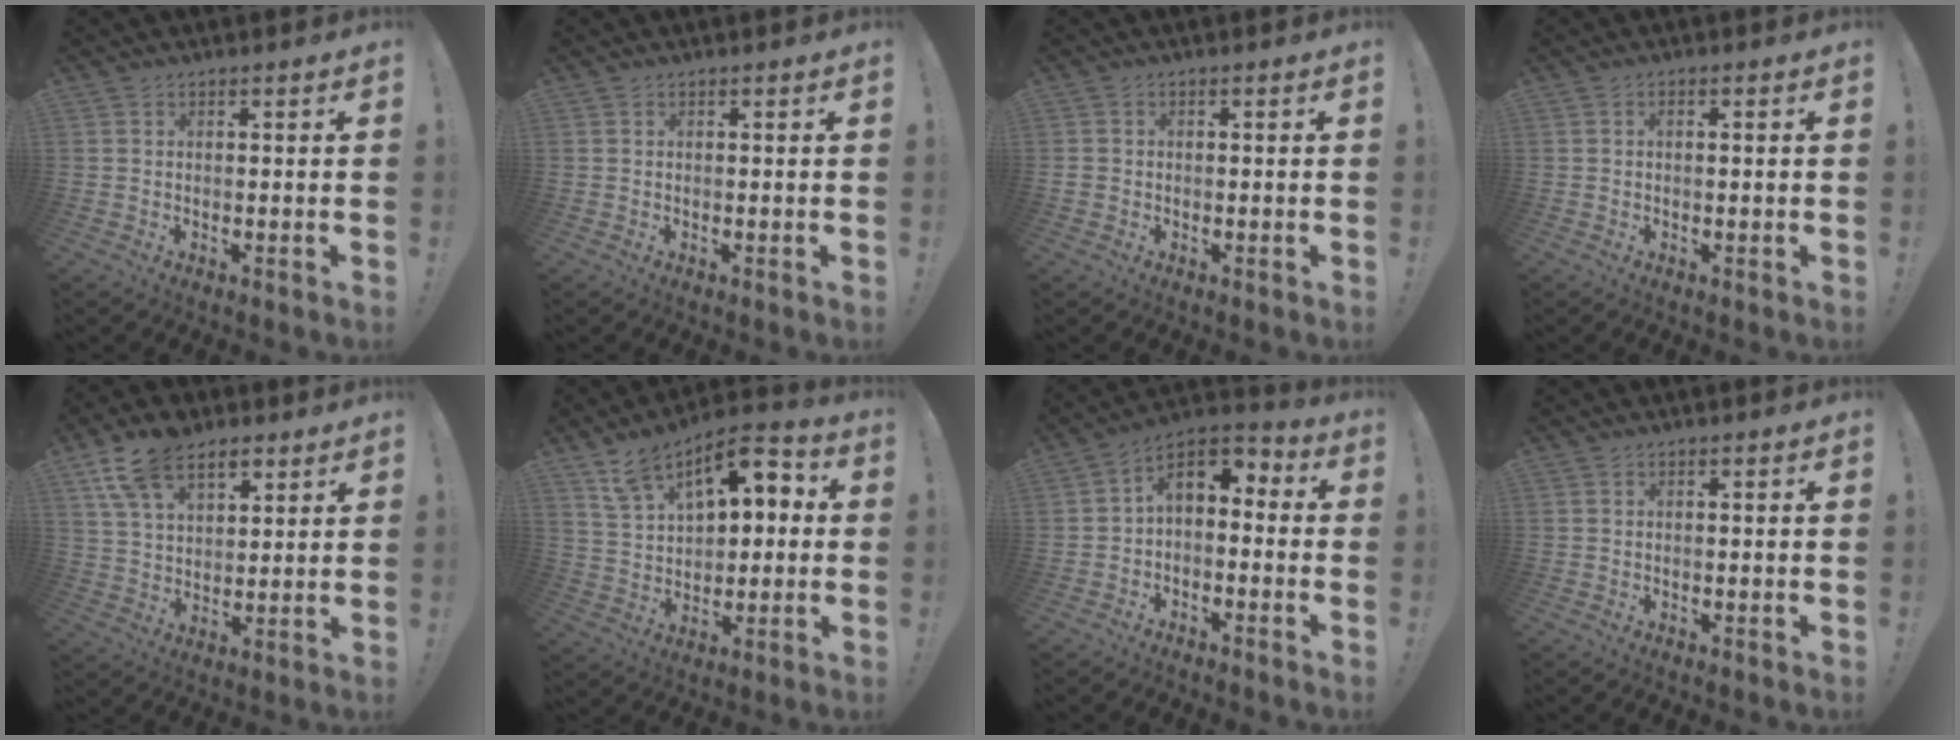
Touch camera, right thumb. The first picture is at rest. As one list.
[{"total": 0.0}, {"total": 1.4, "force": [-0.3, 1.2, 0.4], "torque": [-0.008, 0.004, -0.005]}, {"total": 1.1, "force": [-0.3, 0.2, 1.0], "torque": [-0.021, 0.003, -0.005]}, {"total": 13.8, "force": [8.2, 8.0, 7.6], "torque": [-0.125, -0.031, 0.153]}, {"total": 13.9, "force": [6.5, 8.4, 8.9], "torque": [-0.132, -0.029, 0.113]}, {"total": 6.1, "force": [0.0, 4.2, 4.4], "torque": [-0.067, 0.005, 0.008]}, {"total": 0.0}]